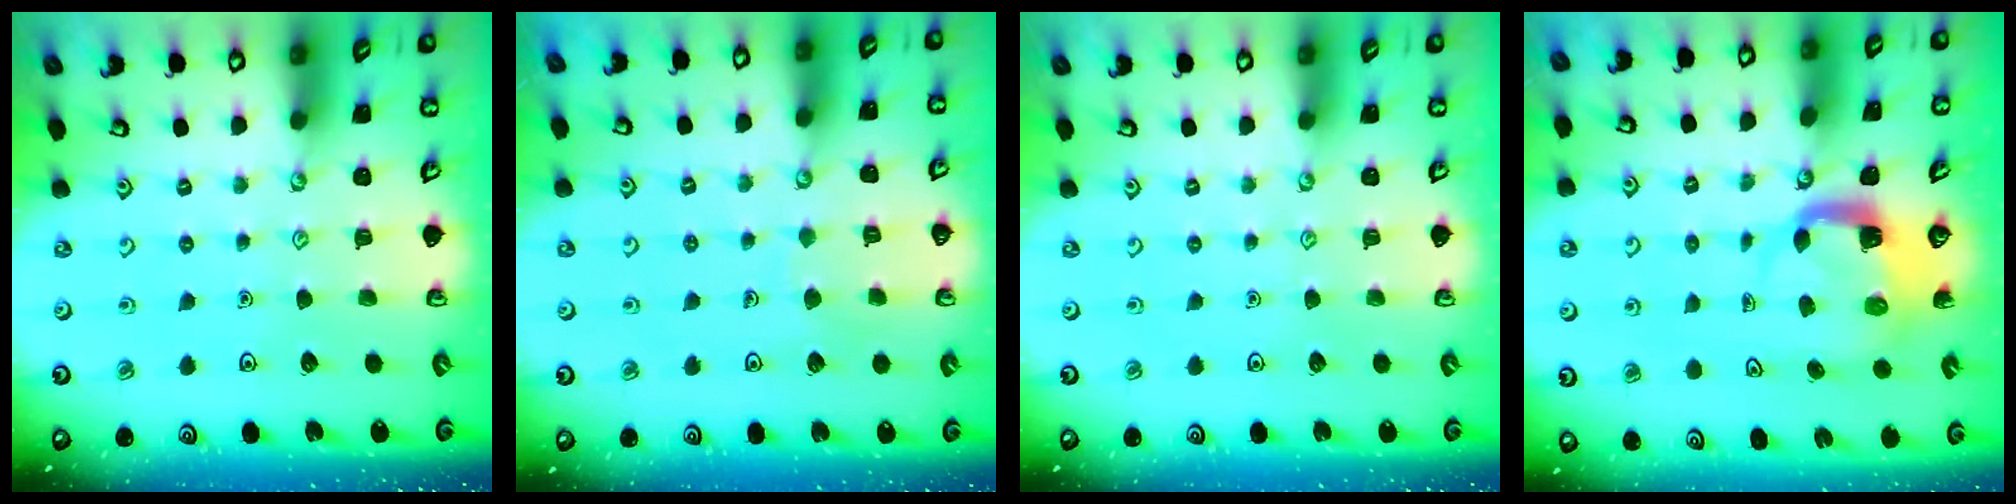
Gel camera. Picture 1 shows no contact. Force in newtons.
{"total": 3.1, "press": 3.0, "slide": 0.3}
{"total": 0.0}
{"total": 4.0, "press": 3.9, "slide": 0.5}